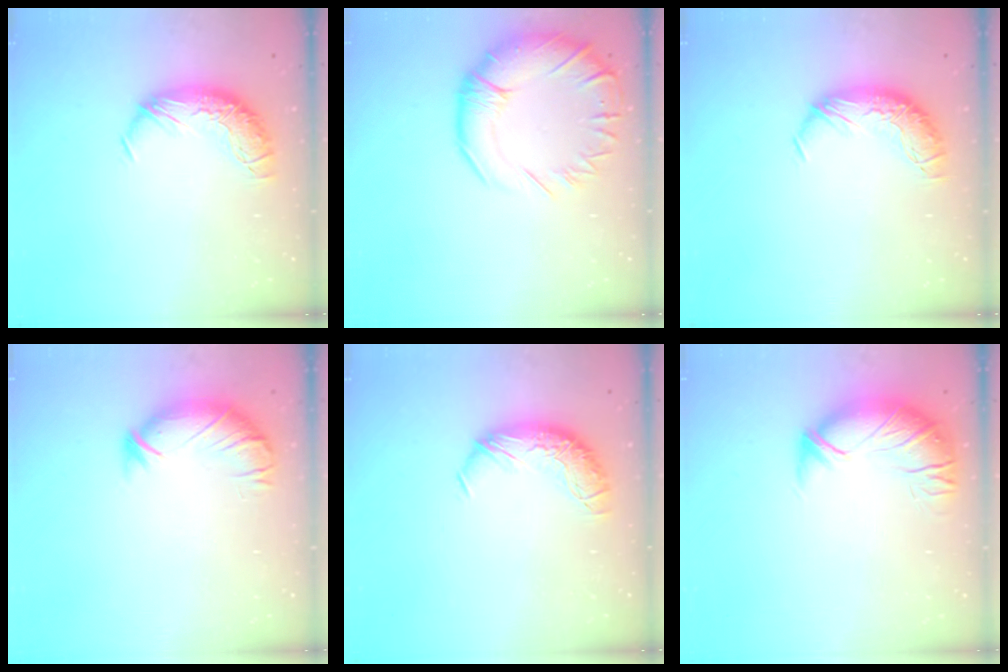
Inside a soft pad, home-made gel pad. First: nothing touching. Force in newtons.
{"total": 8.1, "press": 6.7, "slide": 4.5}
{"total": 0.0}
{"total": 3.5, "press": 3.0, "slide": 1.7}
{"total": 0.0}
{"total": 2.9, "press": 1.4, "slide": 2.5}